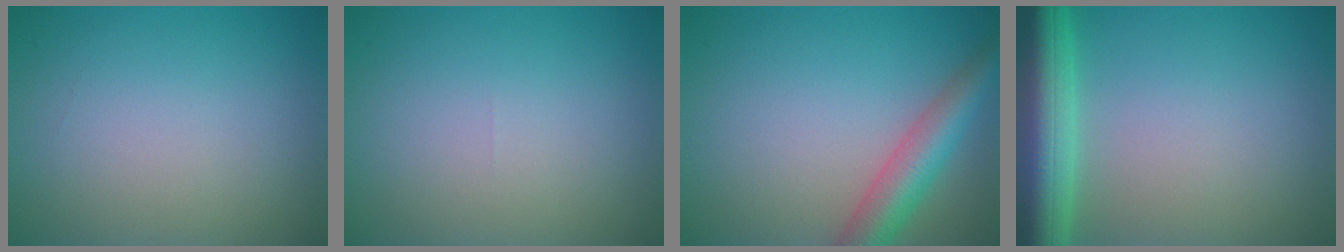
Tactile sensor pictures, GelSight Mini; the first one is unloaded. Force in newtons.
{"total": 0.0}
{"total": 4.9, "press": 4.9, "slide": 0.3}
{"total": 8.1, "press": 8.1, "slide": 0.4}